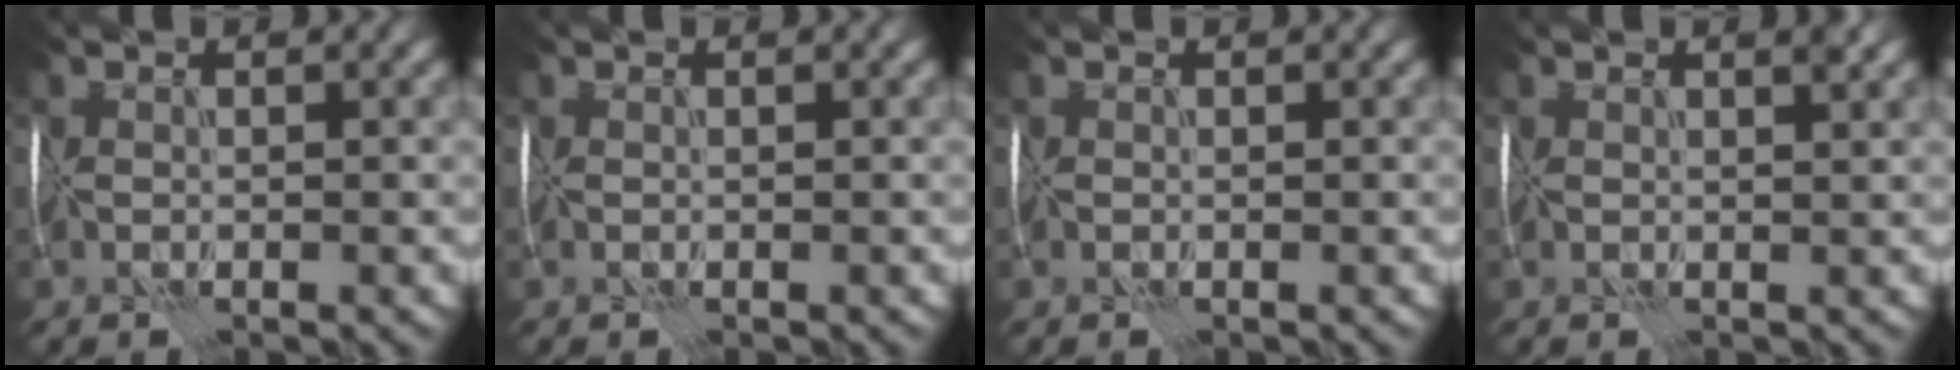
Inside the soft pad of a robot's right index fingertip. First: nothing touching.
{"total": 0.0}
{"total": 0.0}
{"total": 1.4, "force": [0.9, 0.3, 0.9], "torque": [-0.008, 0.003, 0.014]}